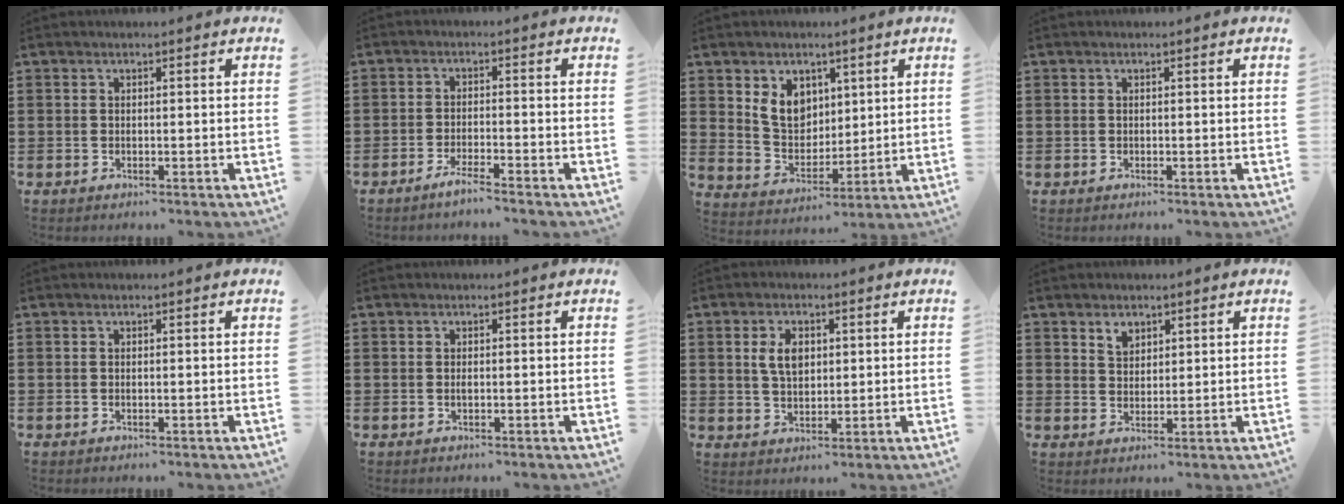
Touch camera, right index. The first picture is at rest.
{"total": 2.6, "force": [-2.3, -0.2, 1.3], "torque": [-0.028, 0.000, -0.045]}
{"total": 7.0, "force": [2.9, 5.6, 3.1], "torque": [-0.077, 0.014, 0.053]}
{"total": 0.0}
{"total": 0.0}
{"total": 0.7, "force": [-0.1, 0.2, 0.6], "torque": [-0.014, -0.002, -0.001]}
{"total": 4.6, "force": [1.1, 2.8, 3.6], "torque": [-0.069, 0.008, 0.016]}
{"total": 2.5, "force": [1.7, 1.7, 0.8], "torque": [-0.015, 0.000, 0.030]}